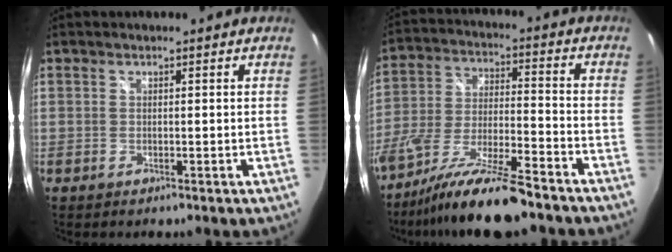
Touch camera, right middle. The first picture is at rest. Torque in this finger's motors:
{"motor_torque": [1.08, -1.06, 0.33, 0.21]}